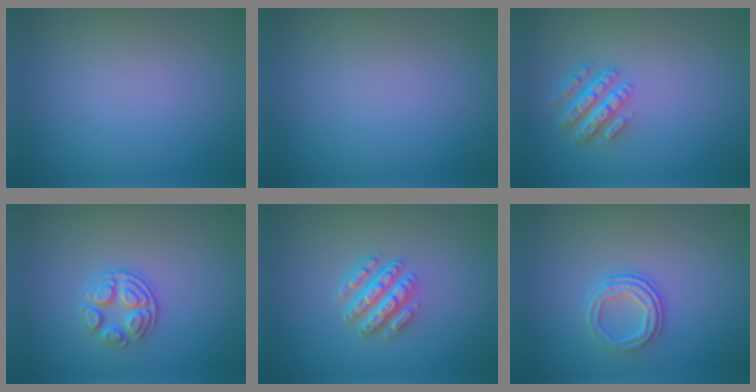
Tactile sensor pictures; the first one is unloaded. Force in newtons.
{"total": 0.0}
{"total": 4.4, "press": 3.2, "slide": 3.0}
{"total": 3.0, "press": 2.6, "slide": 1.5}
{"total": 4.8, "press": 3.5, "slide": 3.3}
{"total": 3.0, "press": 2.3, "slide": 1.9}